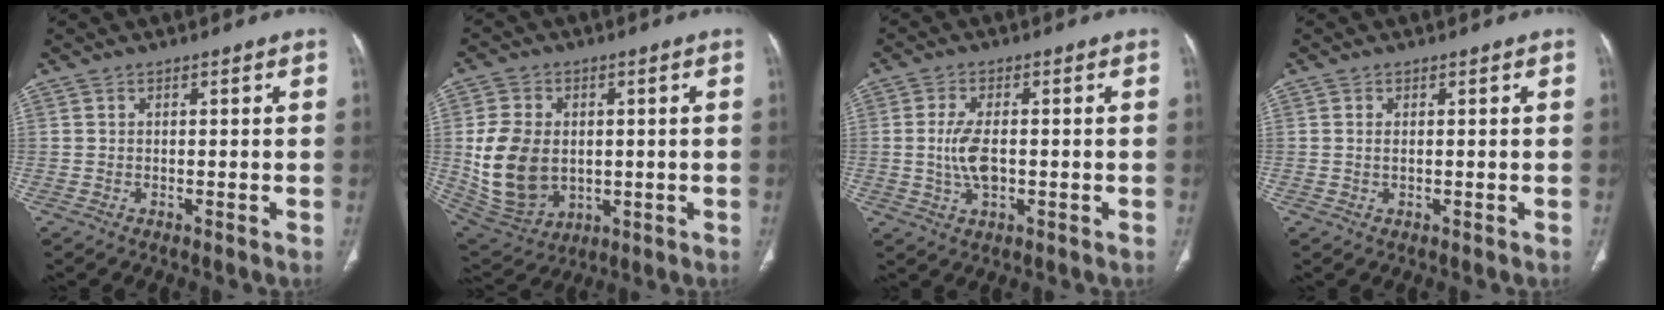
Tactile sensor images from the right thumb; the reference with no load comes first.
{"total": 15.1, "force": [0.2, 11.2, 10.1], "torque": [-0.177, -0.008, 0.029]}
{"total": 6.2, "force": [-0.3, 3.0, 5.4], "torque": [-0.114, -0.002, -0.007]}
{"total": 0.9, "force": [0.2, 0.4, 0.8], "torque": [-0.019, -0.001, 0.004]}